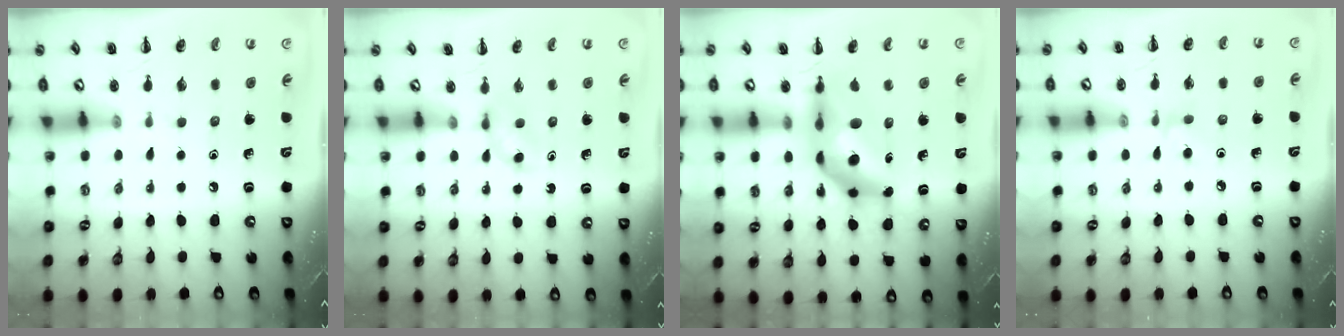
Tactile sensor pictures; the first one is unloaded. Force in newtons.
{"total": 3.0, "press": 2.7, "slide": 1.1}
{"total": 13.4, "press": 12.7, "slide": 4.2}
{"total": 4.6, "press": 4.3, "slide": 1.8}